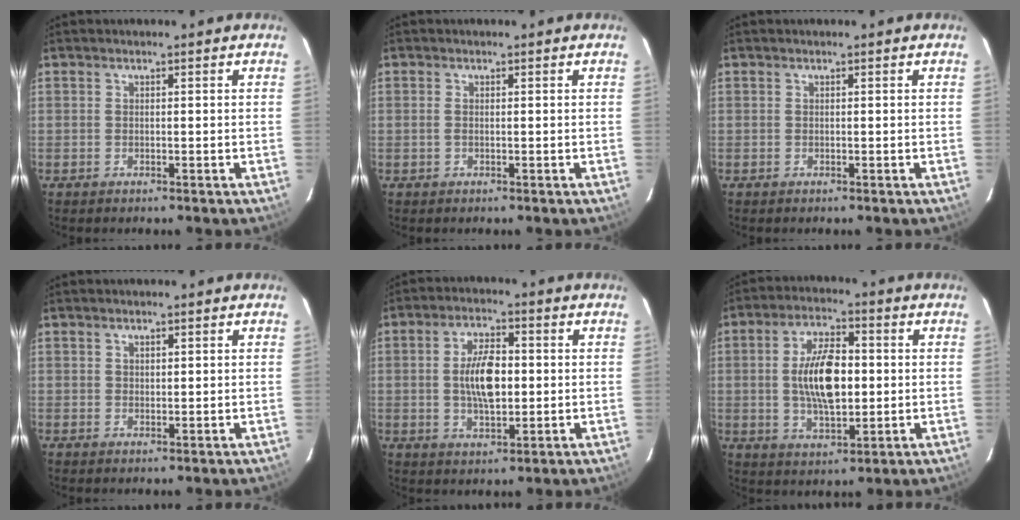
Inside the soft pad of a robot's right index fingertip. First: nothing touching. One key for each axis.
{"total": 0.7, "fx": 0.0, "fy": 0.3, "fz": 0.6, "tx": -0.016, "ty": 0.001, "tz": -0.003}
{"total": 0.0}
{"total": 1.1, "fx": 0.7, "fy": 0.8, "fz": 0.4, "tx": -0.003, "ty": 0.003, "tz": 0.012}
{"total": 9.0, "fx": 0.1, "fy": 4.4, "fz": 7.8, "tx": -0.145, "ty": 0.006, "tz": 0.005}
{"total": 12.1, "fx": 0.3, "fy": 5.8, "fz": 10.7, "tx": -0.196, "ty": 0.005, "tz": 0.007}